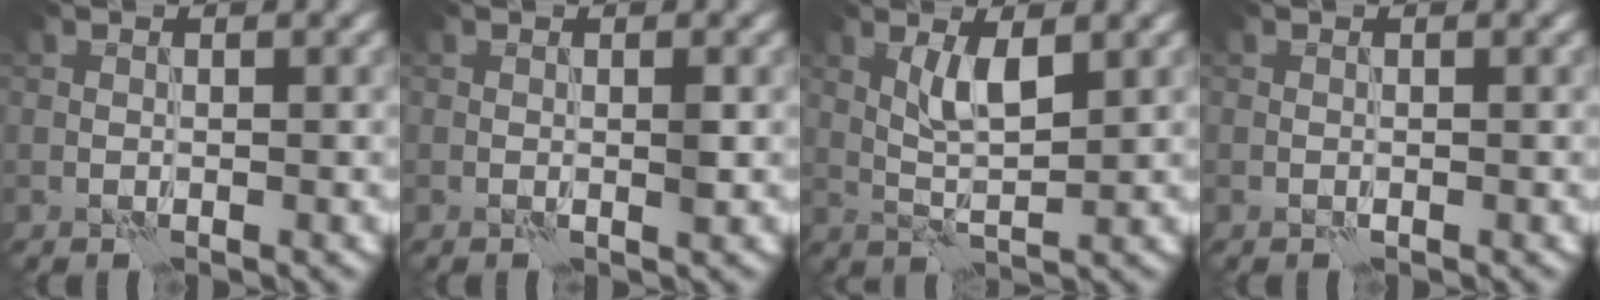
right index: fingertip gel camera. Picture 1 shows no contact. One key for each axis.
{"total": 0.7, "fx": 0.1, "fy": 0.1, "fz": 0.7, "tx": -0.013, "ty": 0.000, "tz": 0.000}
{"total": 3.1, "fx": 1.4, "fy": 0.9, "fz": 2.6, "tx": -0.056, "ty": -0.002, "tz": 0.026}
{"total": 0.0}